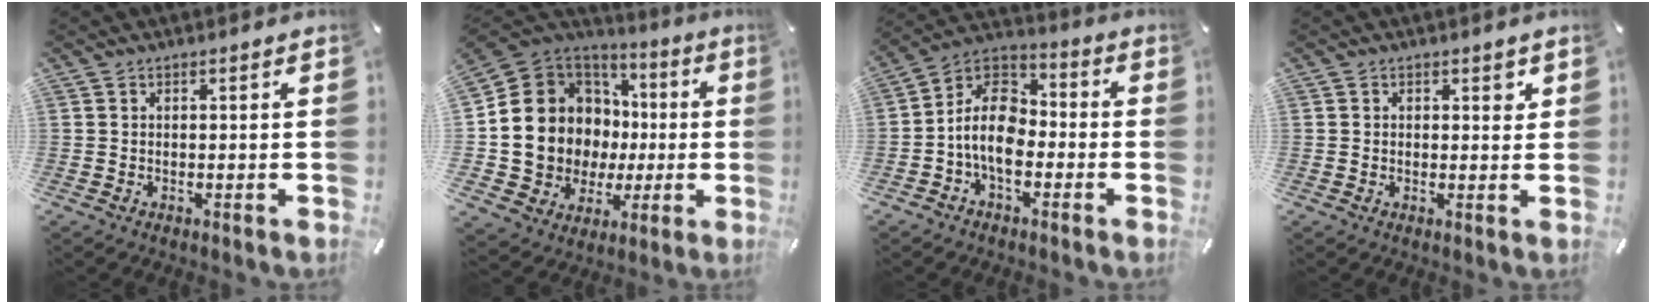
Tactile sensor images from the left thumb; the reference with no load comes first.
{"total": 13.5, "force": [0.5, 13.0, 3.7], "torque": [-0.087, -0.043, 0.039]}
{"total": 11.8, "force": [-3.8, 7.8, 8.0], "torque": [-0.178, 0.018, -0.074]}
{"total": 1.8, "force": [0.7, 1.3, 1.1], "torque": [0.001, -0.004, 0.006]}